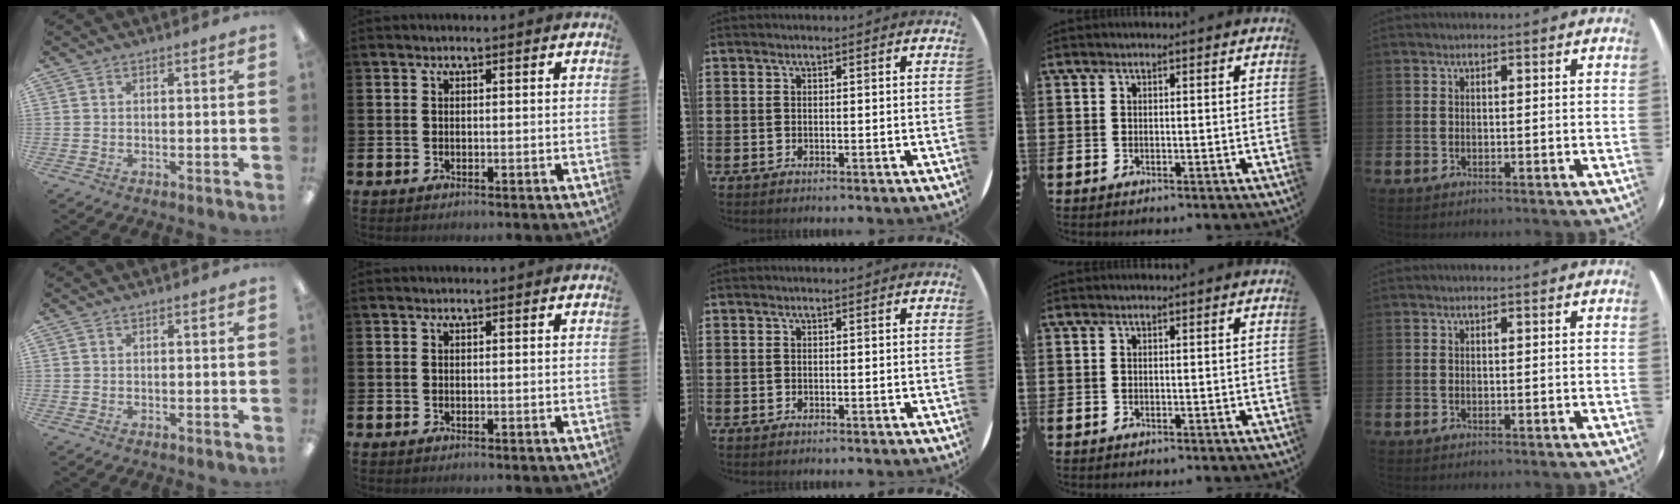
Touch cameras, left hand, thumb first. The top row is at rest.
{}